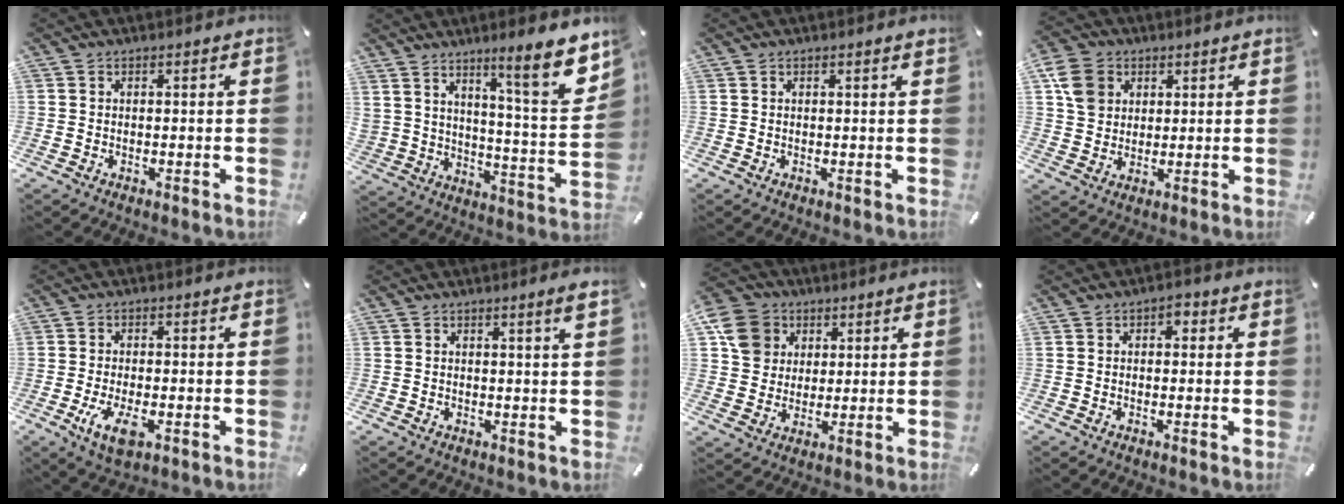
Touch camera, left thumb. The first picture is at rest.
{"total": 13.4, "force": [10.2, 2.5, 8.3], "torque": [-0.119, -0.087, 0.164]}
{"total": 0.7, "force": [0.3, 0.0, 0.7], "torque": [-0.011, 0.001, 0.005]}
{"total": 8.7, "force": [2.9, 7.4, 3.6], "torque": [-0.077, 0.002, 0.056]}
{"total": 6.6, "force": [-2.3, 2.8, 5.5], "torque": [-0.111, -0.011, -0.041]}
{"total": 2.6, "force": [1.2, 0.0, 2.3], "torque": [-0.036, -0.004, 0.018]}
{"total": 10.6, "force": [3.8, 9.2, 3.7], "torque": [-0.073, -0.003, 0.078]}
{"total": 2.0, "force": [0.1, 1.4, 1.3], "torque": [-0.020, 0.006, -0.004]}